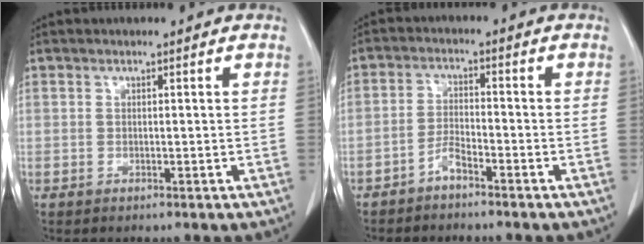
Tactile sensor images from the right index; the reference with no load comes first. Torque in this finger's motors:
{"motor_torque": [0.12, -0.12, 0.03, 0.02]}